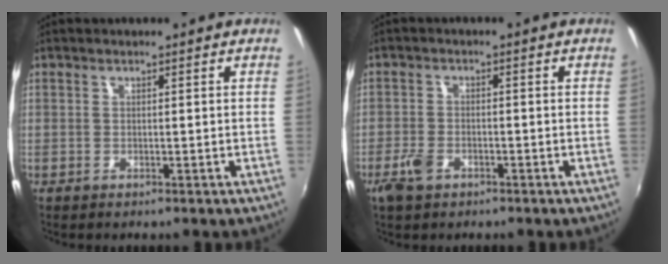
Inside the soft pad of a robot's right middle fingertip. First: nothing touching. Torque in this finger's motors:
{"motor_torque": [0.64, -0.60, 0.08, 0.03]}